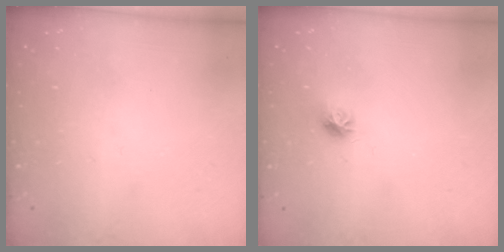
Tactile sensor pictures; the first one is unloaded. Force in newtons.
{"total": 7.4, "press": 7.3, "slide": 0.6}